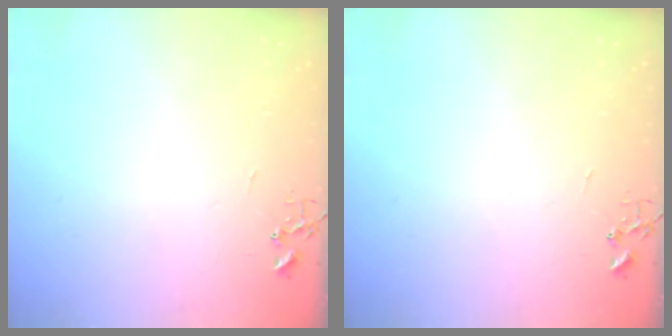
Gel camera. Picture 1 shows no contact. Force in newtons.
{"total": 0.0}